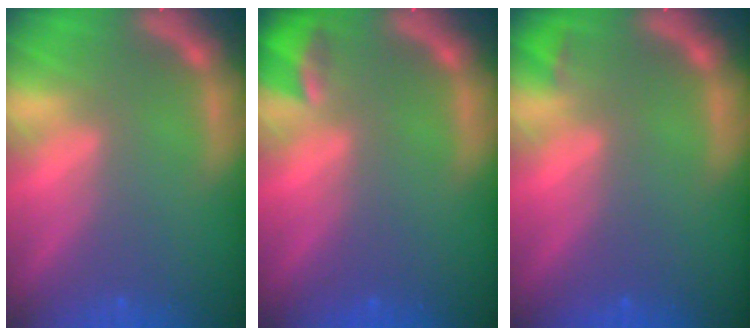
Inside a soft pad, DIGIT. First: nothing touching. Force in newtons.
{"total": 2.4}
{"total": 0.9}